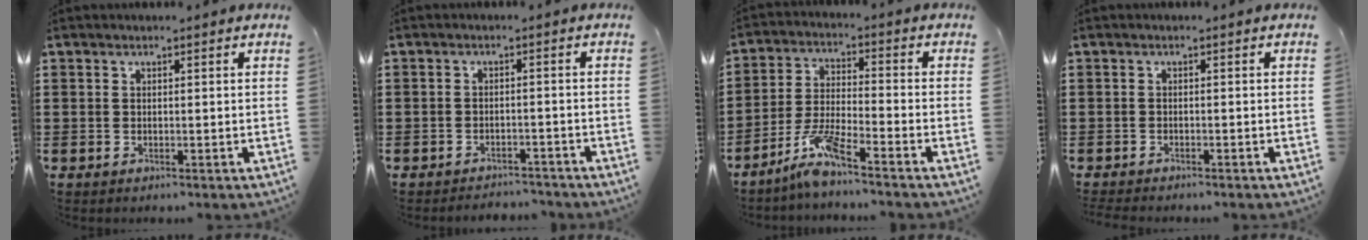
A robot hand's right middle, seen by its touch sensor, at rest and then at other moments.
{"total": 2.4, "force": [-2.4, 0.3, -0.3], "torque": [-0.002, -0.001, -0.053]}
{"total": 6.8, "force": [-5.3, 0.4, 4.2], "torque": [-0.096, -0.013, -0.102]}
{"total": 1.0, "force": [-1.0, 0.0, 0.0], "torque": [-0.004, -0.001, -0.020]}